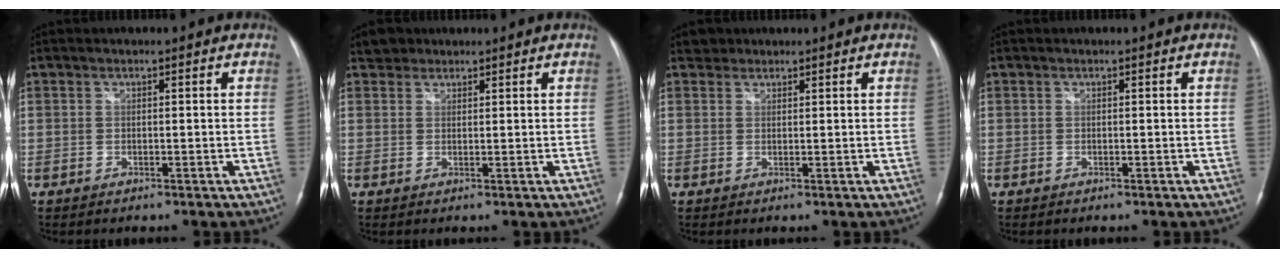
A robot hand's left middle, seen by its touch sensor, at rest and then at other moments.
{"total": 2.2, "force": [1.7, 1.3, 0.0], "torque": [-0.002, 0.011, 0.027]}
{"total": 1.5, "force": [1.2, 0.9, -0.2], "torque": [0.007, 0.007, 0.016]}
{"total": 0.0}